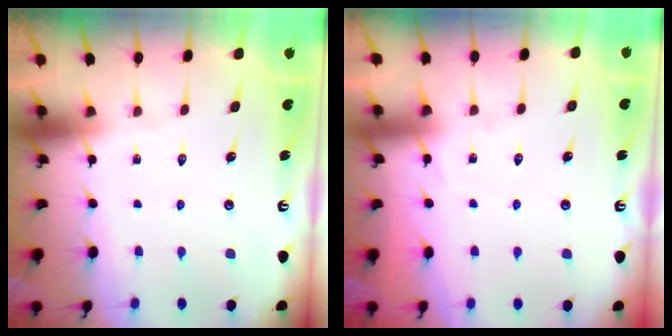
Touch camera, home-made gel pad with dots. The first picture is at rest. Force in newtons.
{"total": 4.1, "press": 4.1, "slide": 0.5}